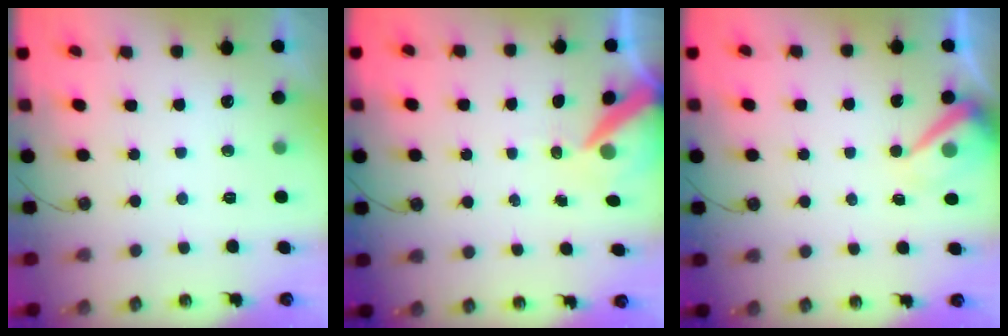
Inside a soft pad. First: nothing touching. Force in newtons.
{"total": 8.5, "press": 8.4, "slide": 1.2}
{"total": 7.7, "press": 7.7, "slide": 0.8}